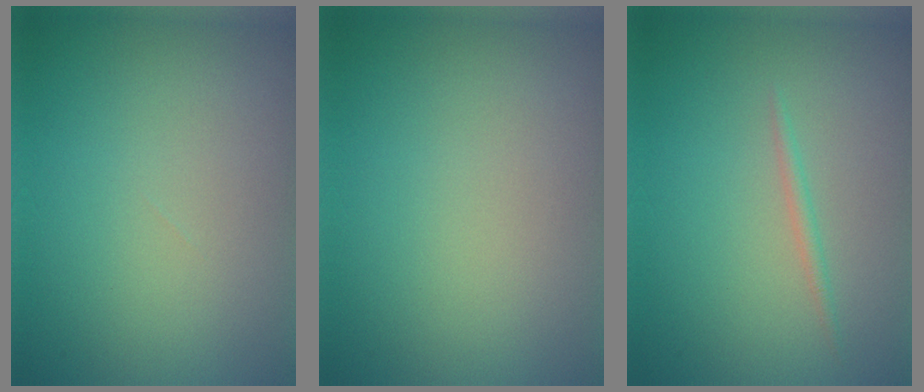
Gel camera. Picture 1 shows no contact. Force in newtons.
{"total": 0.0}
{"total": 0.8, "press": 0.8, "slide": 0.0}